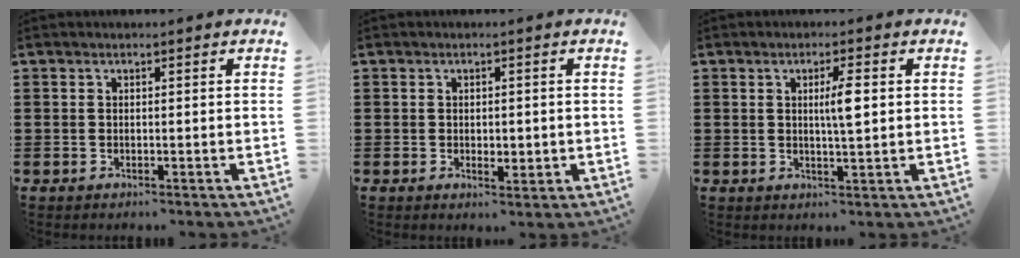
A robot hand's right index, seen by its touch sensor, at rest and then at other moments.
{"total": 1.5, "force": [0.0, 1.0, 1.2], "torque": [-0.024, 0.006, -0.002]}
{"total": 4.0, "force": [0.7, 0.6, 3.9], "torque": [-0.075, 0.004, 0.008]}